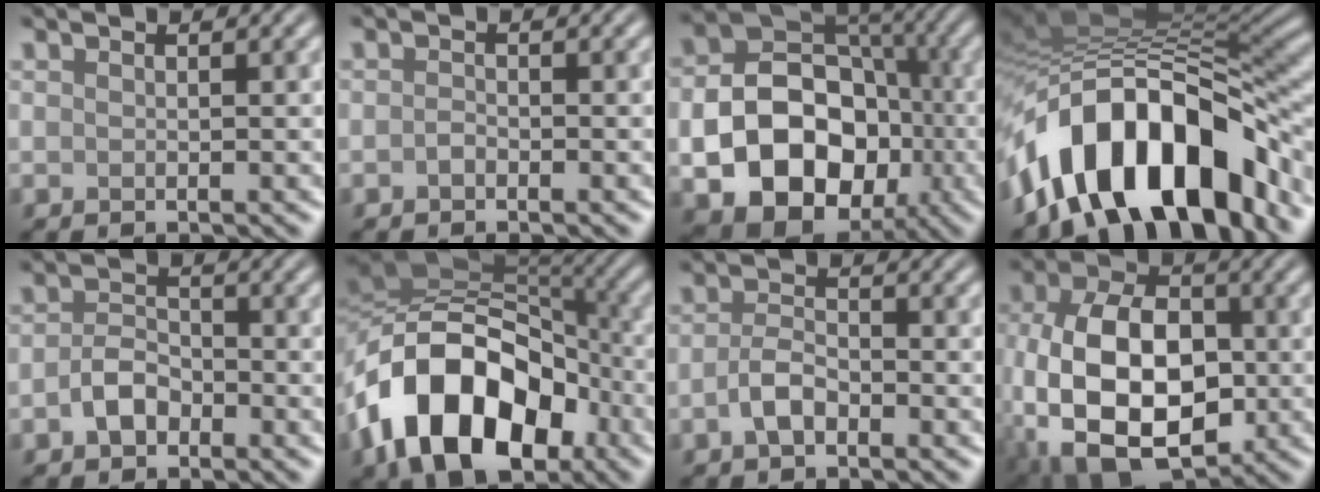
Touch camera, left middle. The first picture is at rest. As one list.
[{"total": 0.6, "force": [-0.4, 0.3, 0.4], "torque": [-0.008, 0.000, -0.009]}, {"total": 13.2, "force": [-2.8, 9.8, 8.3], "torque": [-0.128, -0.025, -0.044]}, {"total": 15.2, "force": [-7.0, 7.9, 10.8], "torque": [-0.156, 0.017, -0.126]}, {"total": 2.7, "force": [-1.3, 1.8, 1.5], "torque": [-0.031, 0.006, -0.029]}, {"total": 14.3, "force": [-5.8, 9.2, 9.3], "torque": [-0.161, 0.008, -0.112]}, {"total": 2.4, "force": [-1.1, 1.2, 1.8], "torque": [-0.037, 0.005, -0.028]}, {"total": 13.5, "force": [-2.8, 8.7, 10.0], "torque": [-0.205, -0.018, -0.051]}]